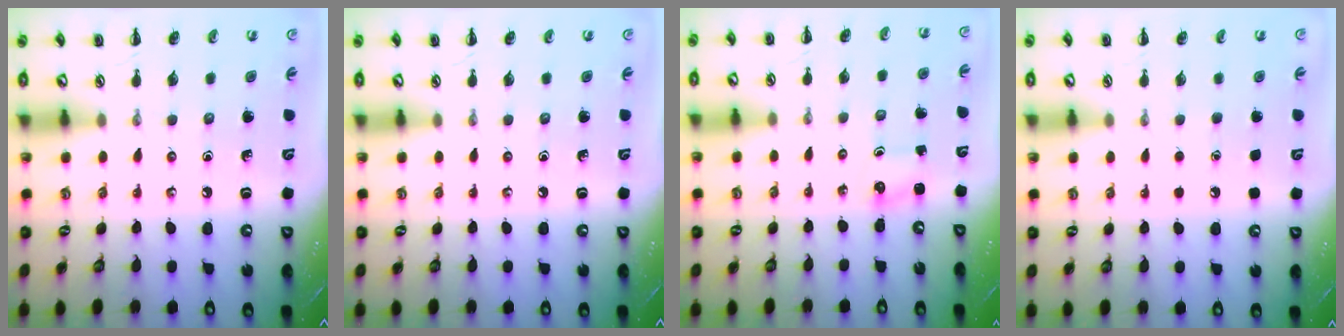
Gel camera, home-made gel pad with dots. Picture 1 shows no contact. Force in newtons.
{"total": 0.0}
{"total": 1.2, "press": 1.2, "slide": 0.2}
{"total": 1.9, "press": 1.9, "slide": 0.2}